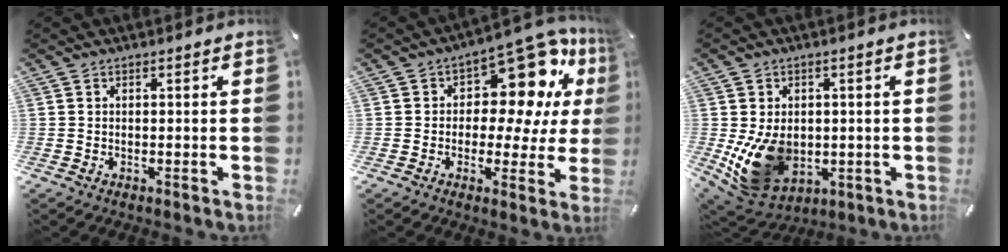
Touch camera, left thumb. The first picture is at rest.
{"total": 16.1, "force": [7.9, 9.0, 10.8], "torque": [-0.139, -0.064, 0.133]}
{"total": 13.3, "force": [-1.8, 10.3, 8.2], "torque": [-0.156, -0.004, -0.028]}